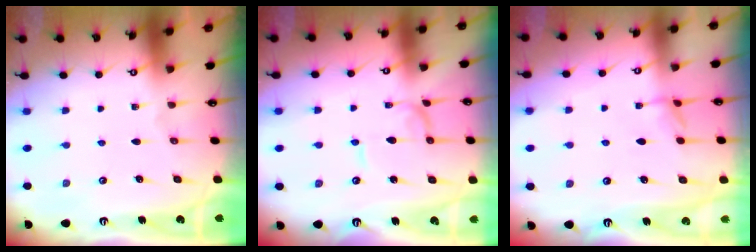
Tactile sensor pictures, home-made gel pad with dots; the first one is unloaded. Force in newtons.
{"total": 0.6, "press": 0.6, "slide": 0.1}
{"total": 2.7, "press": 2.7, "slide": 0.5}